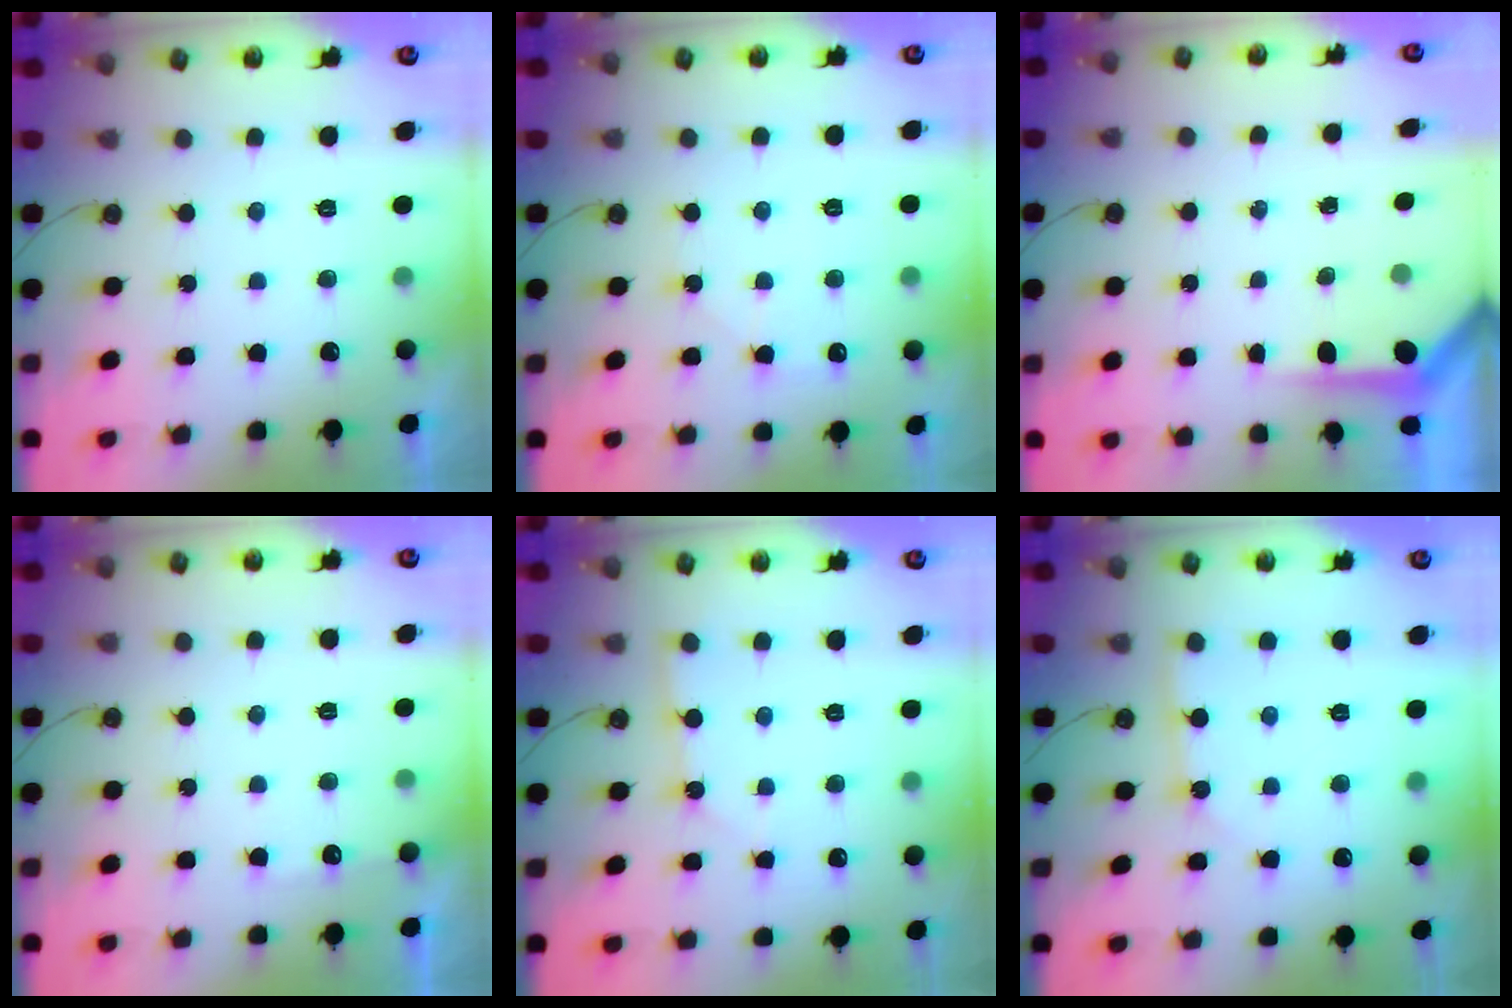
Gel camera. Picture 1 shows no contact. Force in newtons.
{"total": 6.8, "press": 6.7, "slide": 0.6}
{"total": 3.8, "press": 3.8, "slide": 0.4}
{"total": 3.8, "press": 3.8, "slide": 0.5}
{"total": 1.9, "press": 1.9, "slide": 0.2}
{"total": 1.8, "press": 1.8, "slide": 0.2}